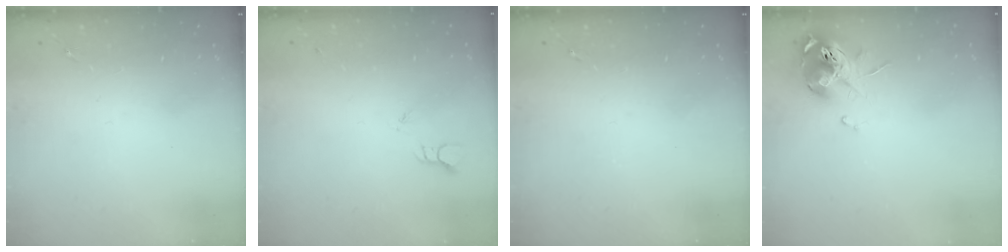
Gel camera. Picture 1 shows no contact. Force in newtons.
{"total": 1.9, "press": 1.9, "slide": 0.1}
{"total": 0.0}
{"total": 10.7, "press": 10.6, "slide": 0.9}